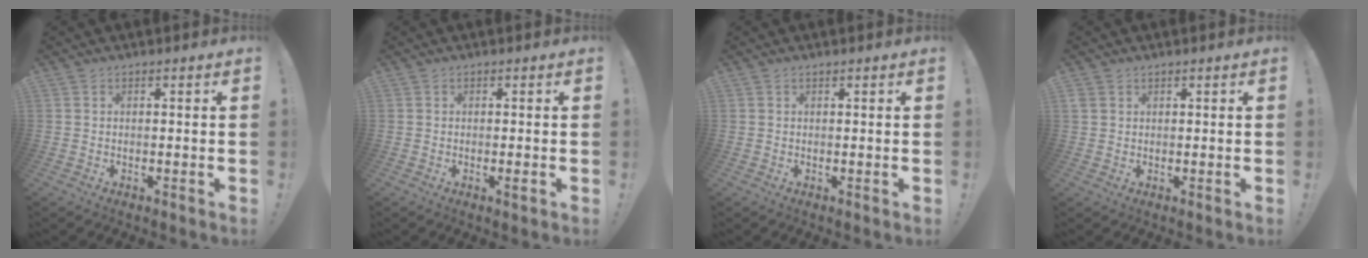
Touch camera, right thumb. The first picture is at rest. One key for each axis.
{"total": 1.3, "fx": -0.3, "fy": -0.1, "fz": 1.2, "tx": -0.019, "ty": -0.002, "tz": -0.006}
{"total": 0.0}
{"total": 1.8, "fx": 1.0, "fy": 1.2, "fz": 0.7, "tx": -0.010, "ty": 0.000, "tz": 0.020}